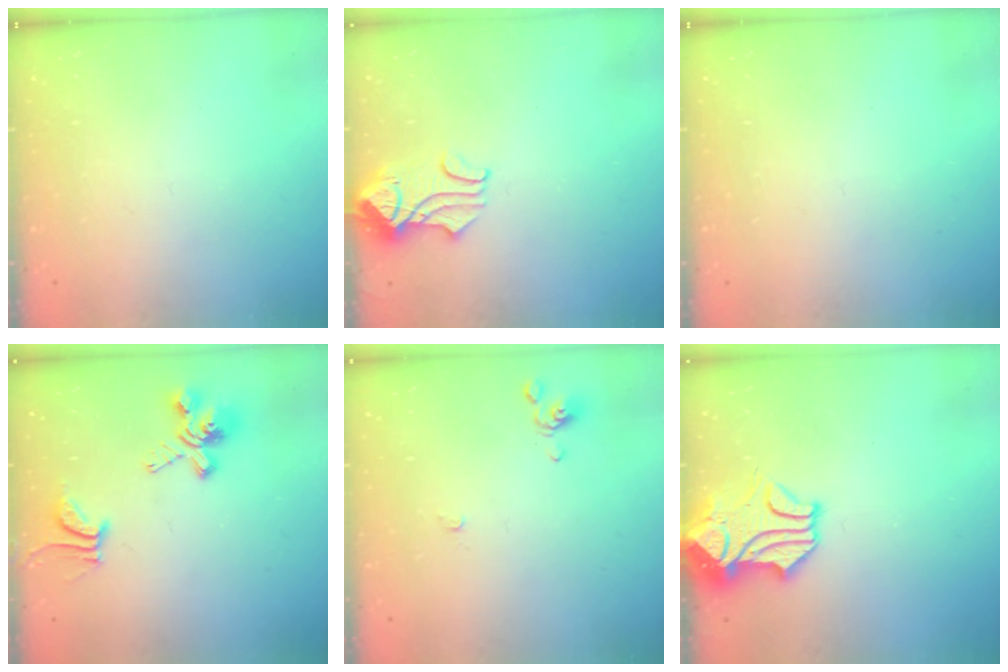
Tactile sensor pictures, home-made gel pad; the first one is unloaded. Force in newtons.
{"total": 0.9, "press": 0.2, "slide": 0.9}
{"total": 0.0}
{"total": 6.2, "press": 5.8, "slide": 2.2}
{"total": 0.0}
{"total": 2.1, "press": 1.6, "slide": 1.3}